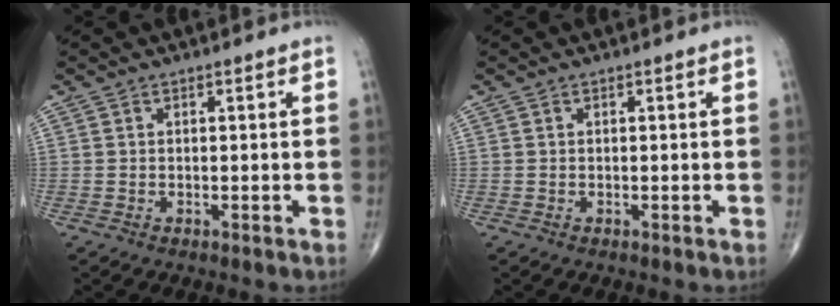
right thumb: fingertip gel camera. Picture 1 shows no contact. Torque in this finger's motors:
{"motor_torque": [0.02, 0.02, -0.03, -0.03, 0.01]}